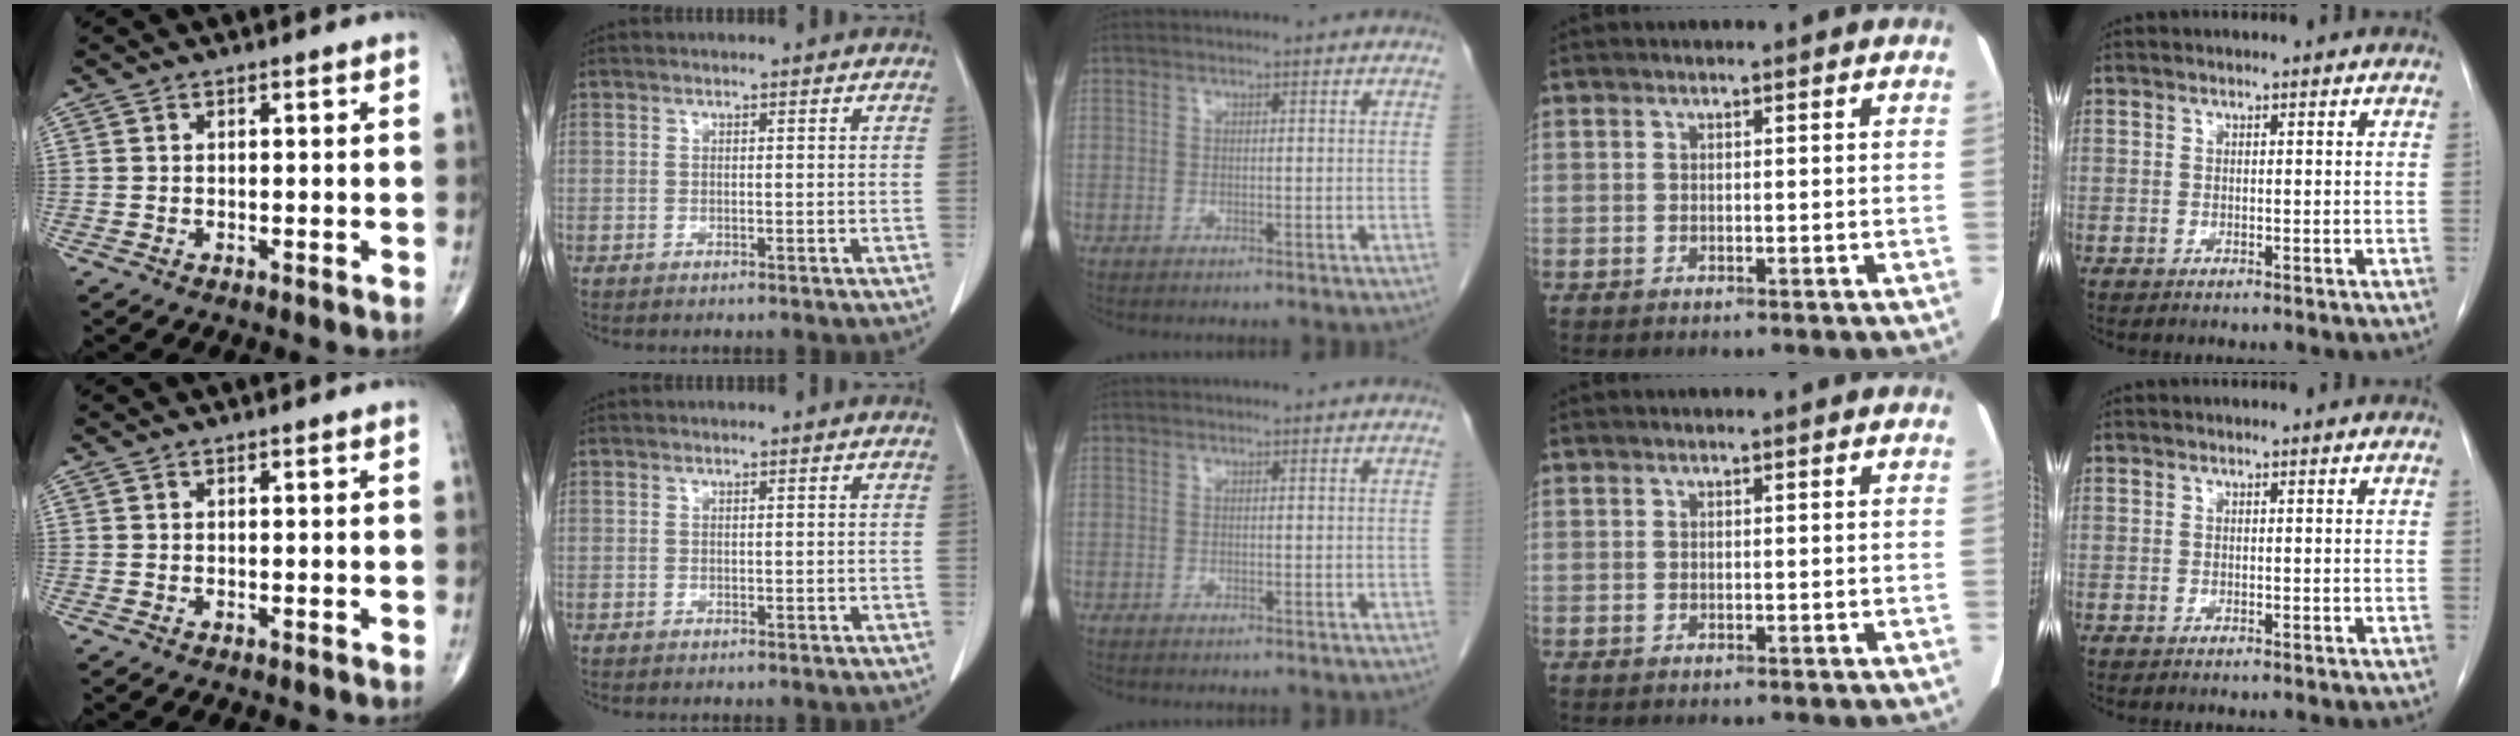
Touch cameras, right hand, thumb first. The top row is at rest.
{}